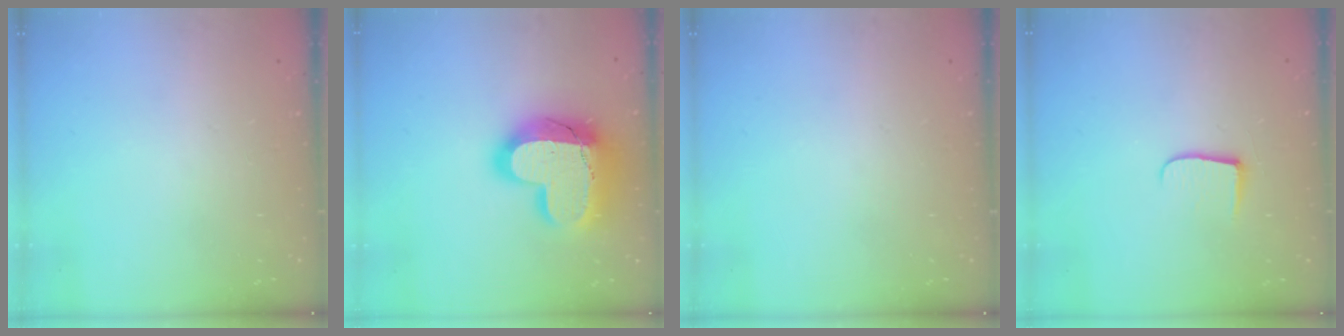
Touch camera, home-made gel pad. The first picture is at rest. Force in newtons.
{"total": 20.9, "press": 20.9, "slide": 1.8}
{"total": 0.0}
{"total": 7.4, "press": 7.4, "slide": 0.6}